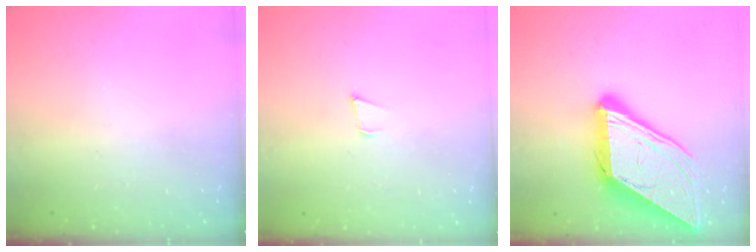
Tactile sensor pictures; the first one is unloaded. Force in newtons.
{"total": 3.6, "press": 2.4, "slide": 2.6}
{"total": 19.0, "press": 18.8, "slide": 2.1}